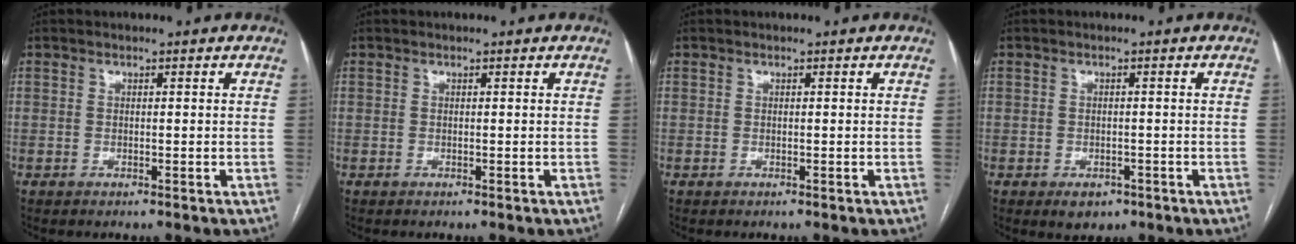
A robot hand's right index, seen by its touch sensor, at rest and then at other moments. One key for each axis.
{"total": 0.0}
{"total": 0.0}
{"total": 2.9, "fx": -1.6, "fy": 2.1, "fz": 1.3, "tx": -0.012, "ty": 0.001, "tz": -0.013}